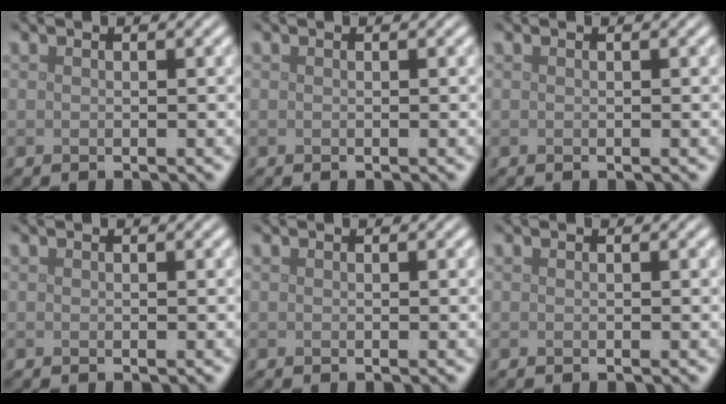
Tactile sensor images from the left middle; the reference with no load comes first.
{"total": 0.0}
{"total": 0.0}
{"total": 0.0}
{"total": 0.0}
{"total": 0.0}